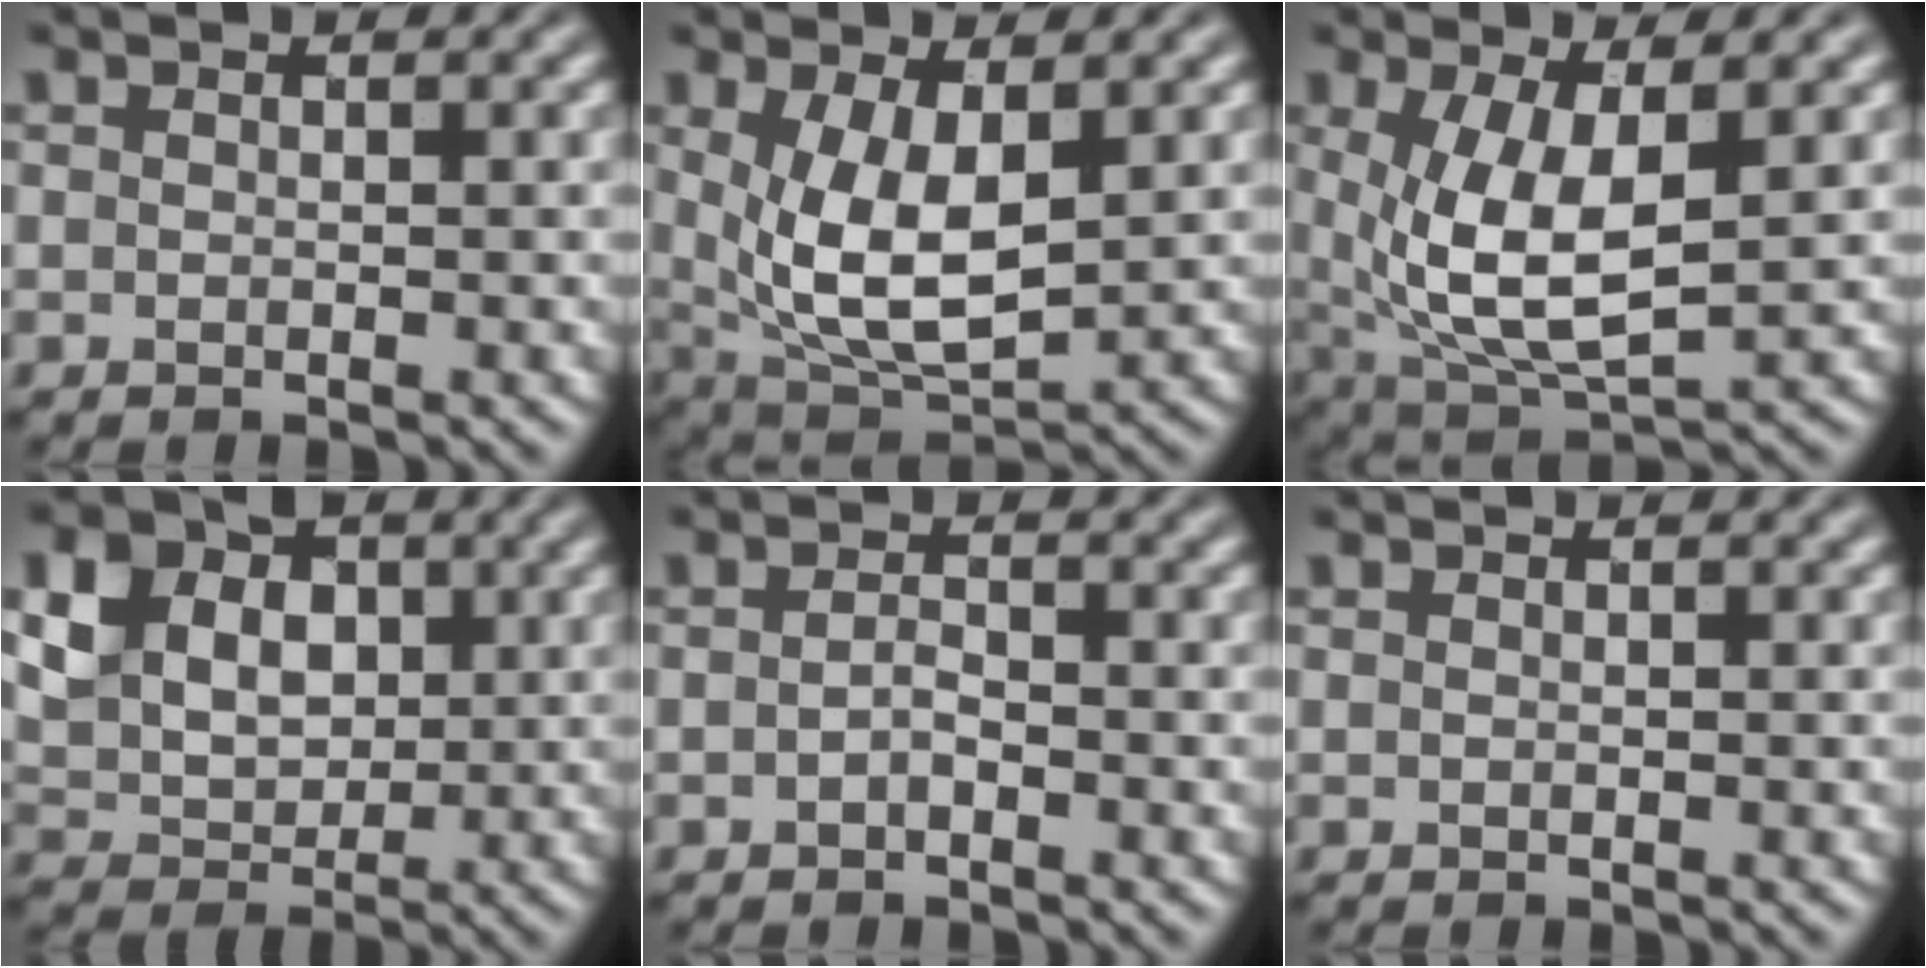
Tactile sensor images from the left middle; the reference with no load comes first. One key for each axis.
{"total": 6.9, "fx": 1.0, "fy": 3.3, "fz": 6.0, "tx": -0.129, "ty": -0.012, "tz": 0.026}
{"total": 7.5, "fx": 0.8, "fy": 3.4, "fz": 6.7, "tx": -0.145, "ty": -0.016, "tz": 0.021}
{"total": 11.0, "fx": 3.8, "fy": 8.4, "fz": 6.0, "tx": -0.116, "ty": 0.031, "tz": 0.066}
{"total": 1.0, "fx": -0.4, "fy": 0.4, "fz": 0.9, "tx": -0.019, "ty": 0.001, "tz": -0.010}
{"total": 0.0}